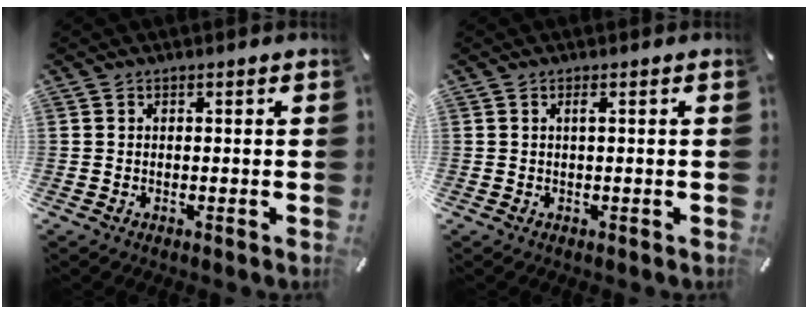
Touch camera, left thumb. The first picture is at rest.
{"total": 1.1, "force": [0.2, 0.1, 1.1], "torque": [-0.022, 0.000, 0.003]}